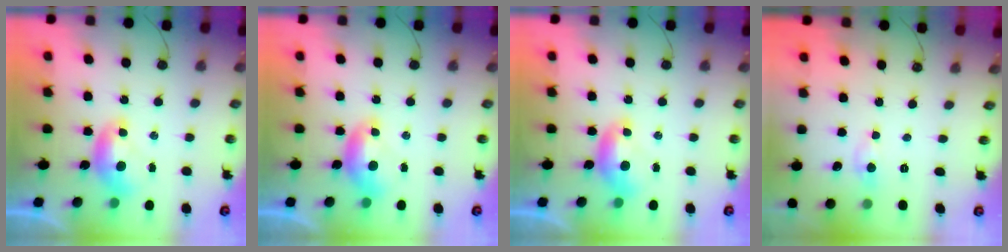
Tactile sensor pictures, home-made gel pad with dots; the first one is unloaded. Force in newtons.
{"total": 0.0}
{"total": 0.0}
{"total": 1.5, "press": 1.5, "slide": 0.1}